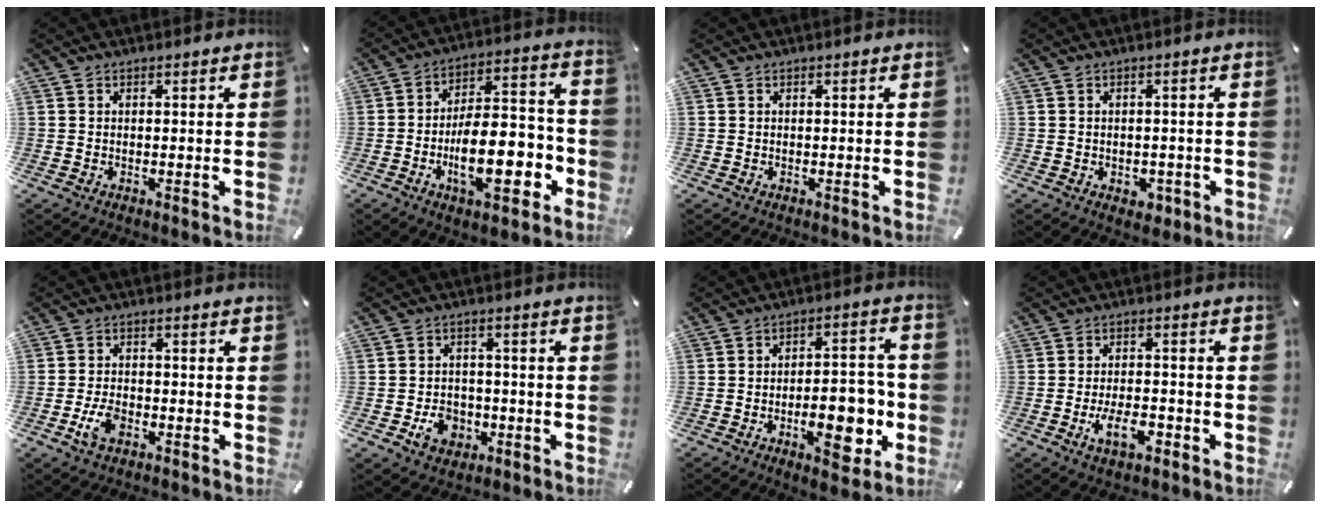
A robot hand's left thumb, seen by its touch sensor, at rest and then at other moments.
{"total": 18.1, "force": [-6.2, 8.5, 14.7], "torque": [-0.224, 0.016, -0.100]}
{"total": 0.0}
{"total": 2.9, "force": [-1.1, 2.3, 1.5], "torque": [-0.015, 0.002, -0.021]}
{"total": 5.5, "force": [-2.3, 3.3, 3.7], "torque": [-0.085, 0.005, -0.044]}
{"total": 6.9, "force": [-2.1, 5.9, 2.8], "torque": [-0.044, 0.010, -0.036]}
{"total": 14.2, "force": [-4.5, 6.9, 11.6], "torque": [-0.154, 0.012, -0.070]}
{"total": 8.0, "force": [-3.5, 4.2, 5.8], "torque": [-0.106, 0.014, -0.060]}